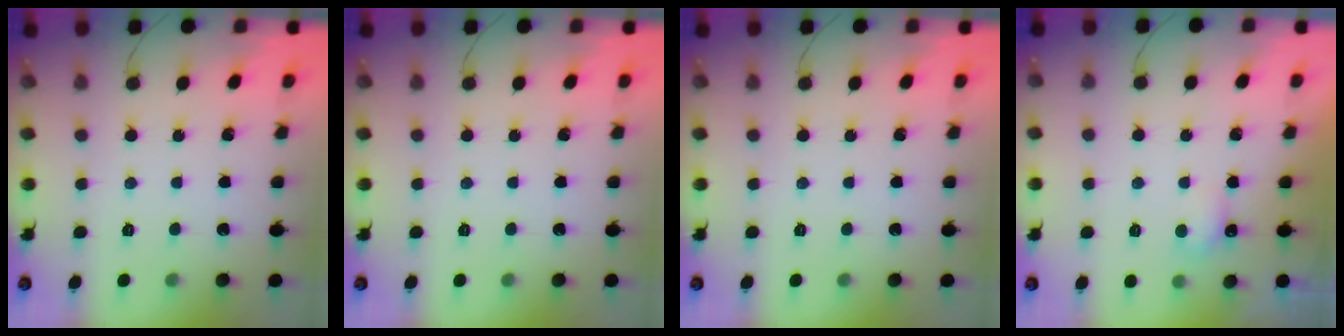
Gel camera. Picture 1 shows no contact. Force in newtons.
{"total": 0.0}
{"total": 0.0}
{"total": 3.0, "press": 3.0, "slide": 0.7}